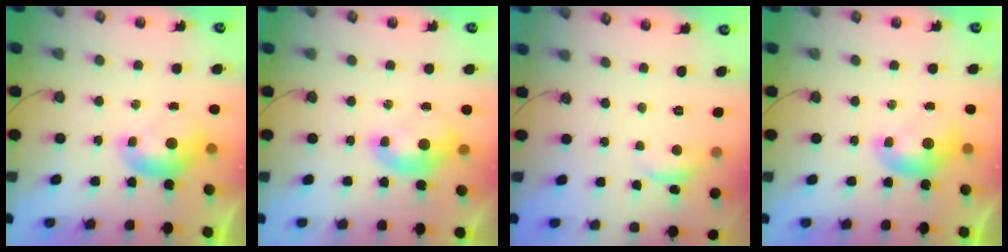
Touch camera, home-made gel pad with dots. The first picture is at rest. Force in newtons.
{"total": 1.7, "press": 1.6, "slide": 0.7}
{"total": 1.5, "press": 1.3, "slide": 0.7}
{"total": 0.0}